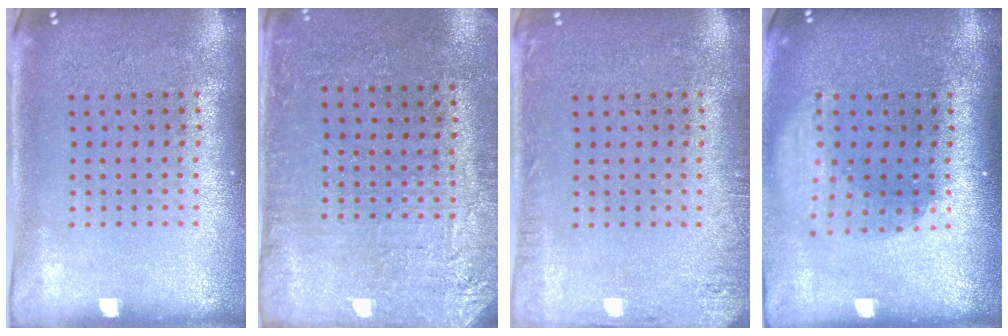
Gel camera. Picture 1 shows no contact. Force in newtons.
{"total": 2.9, "press": 2.8, "slide": 0.9}
{"total": 1.7, "press": 1.7, "slide": 0.2}
{"total": 1.9, "press": 1.4, "slide": 1.2}